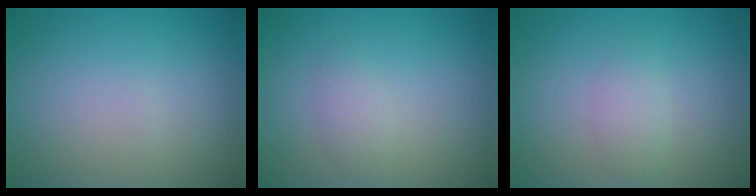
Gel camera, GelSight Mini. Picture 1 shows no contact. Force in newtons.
{"total": 1.3, "press": 1.3, "slide": 0.1}
{"total": 1.5, "press": 1.5, "slide": 0.0}